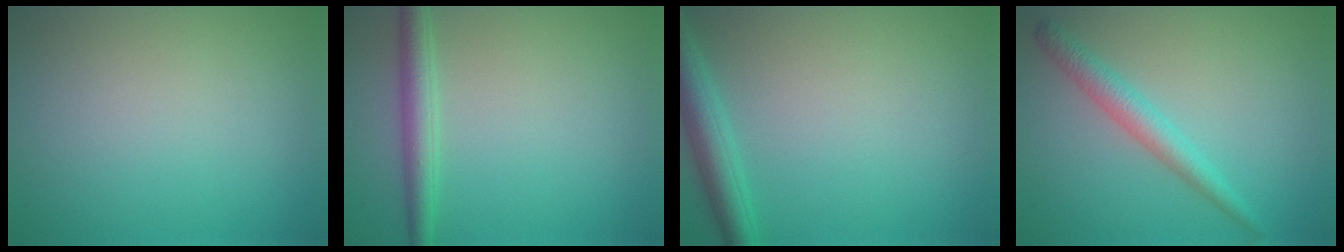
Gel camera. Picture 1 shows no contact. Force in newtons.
{"total": 2.7, "press": 2.7, "slide": 0.1}
{"total": 3.3, "press": 3.3, "slide": 0.1}
{"total": 2.5, "press": 2.5, "slide": 0.0}